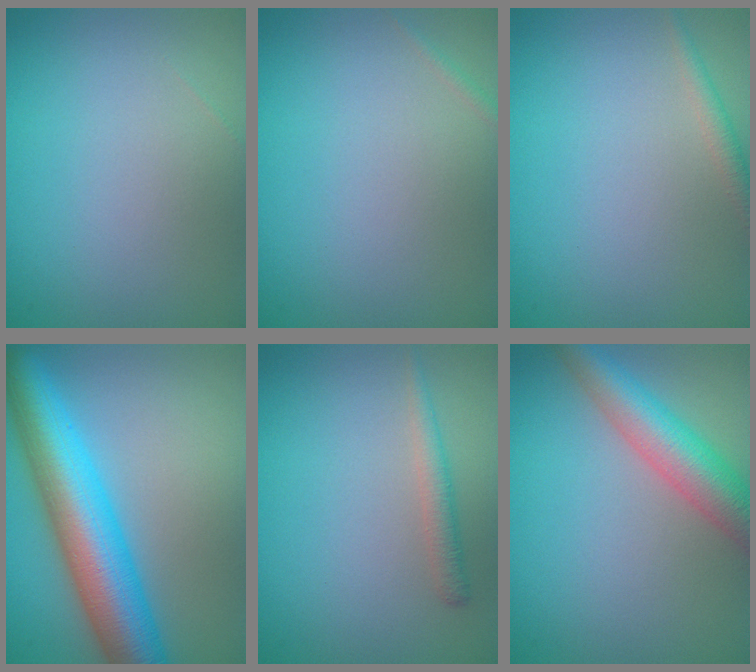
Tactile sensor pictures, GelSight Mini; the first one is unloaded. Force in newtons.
{"total": 0.5, "press": 0.5, "slide": 0.0}
{"total": 1.4, "press": 1.4, "slide": 0.0}
{"total": 9.5, "press": 9.5, "slide": 0.2}
{"total": 1.5, "press": 1.5, "slide": 0.1}
{"total": 5.8, "press": 5.8, "slide": 0.2}